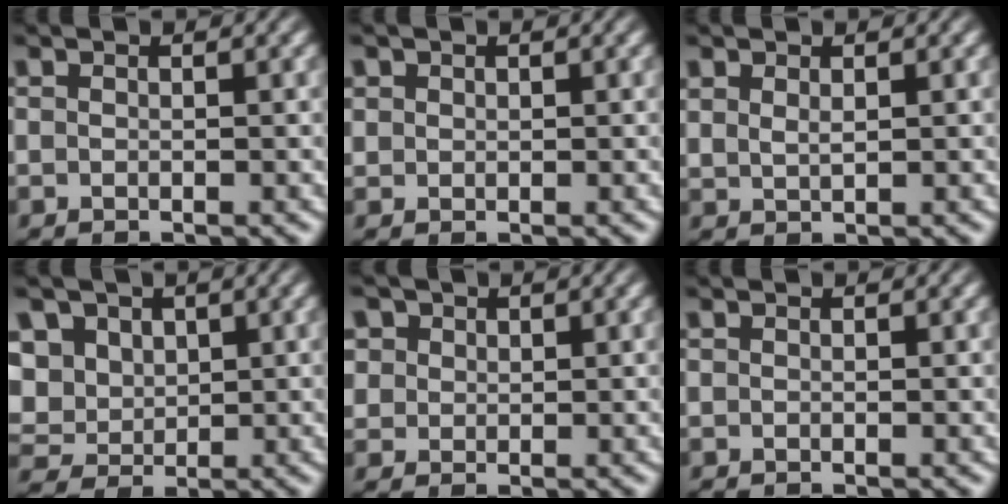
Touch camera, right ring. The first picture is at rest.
{"total": 1.2, "force": [0.8, 0.8, 0.3], "torque": [-0.009, -0.007, 0.024]}
{"total": 1.3, "force": [1.2, 0.1, 0.5], "torque": [-0.011, -0.004, 0.033]}
{"total": 8.4, "force": [1.0, 7.6, 3.5], "torque": [-0.094, -0.029, 0.024]}
{"total": 3.8, "force": [1.5, 3.3, 1.4], "torque": [-0.037, -0.007, 0.033]}
{"total": 0.0}